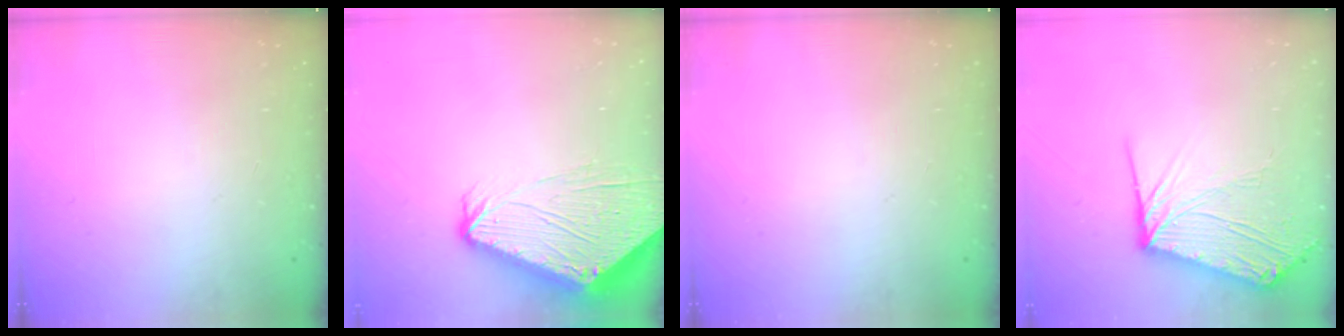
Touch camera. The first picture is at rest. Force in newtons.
{"total": 8.6, "press": 8.6, "slide": 0.6}
{"total": 0.0}
{"total": 12.7, "press": 12.6, "slide": 1.4}